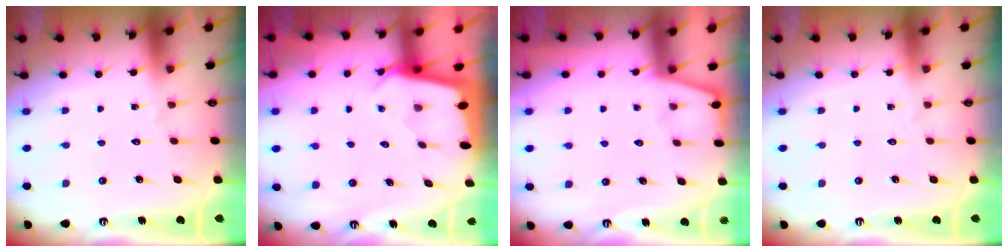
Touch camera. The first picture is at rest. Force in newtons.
{"total": 2.4, "press": 2.4, "slide": 0.1}
{"total": 1.1, "press": 1.0, "slide": 0.2}
{"total": 0.0}